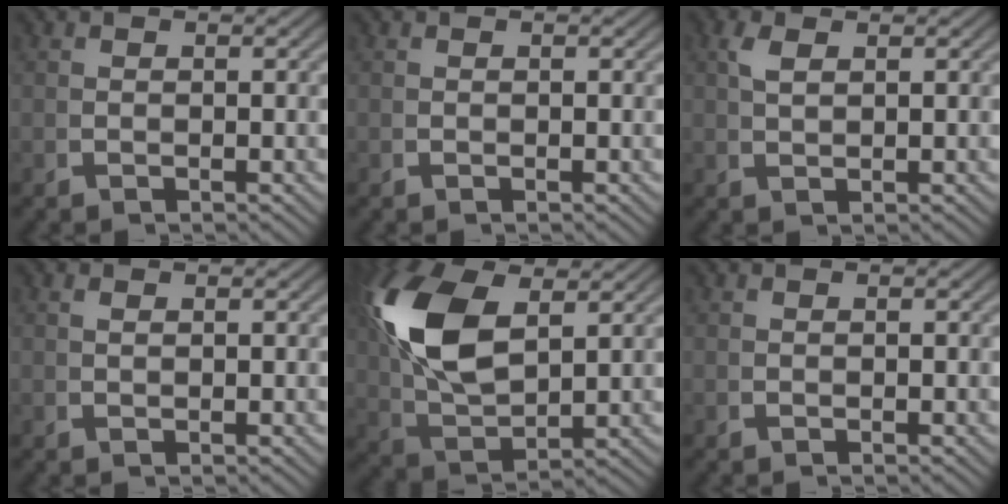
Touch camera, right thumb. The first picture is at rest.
{"total": 0.0}
{"total": 1.5, "force": [1.3, -0.1, 0.7], "torque": [-0.014, 0.004, 0.033]}
{"total": 0.6, "force": [0.5, 0.0, 0.2], "torque": [-0.002, 0.000, 0.013]}
{"total": 10.4, "force": [2.3, 5.9, 8.3], "torque": [-0.203, -0.022, 0.062]}
{"total": 0.0}